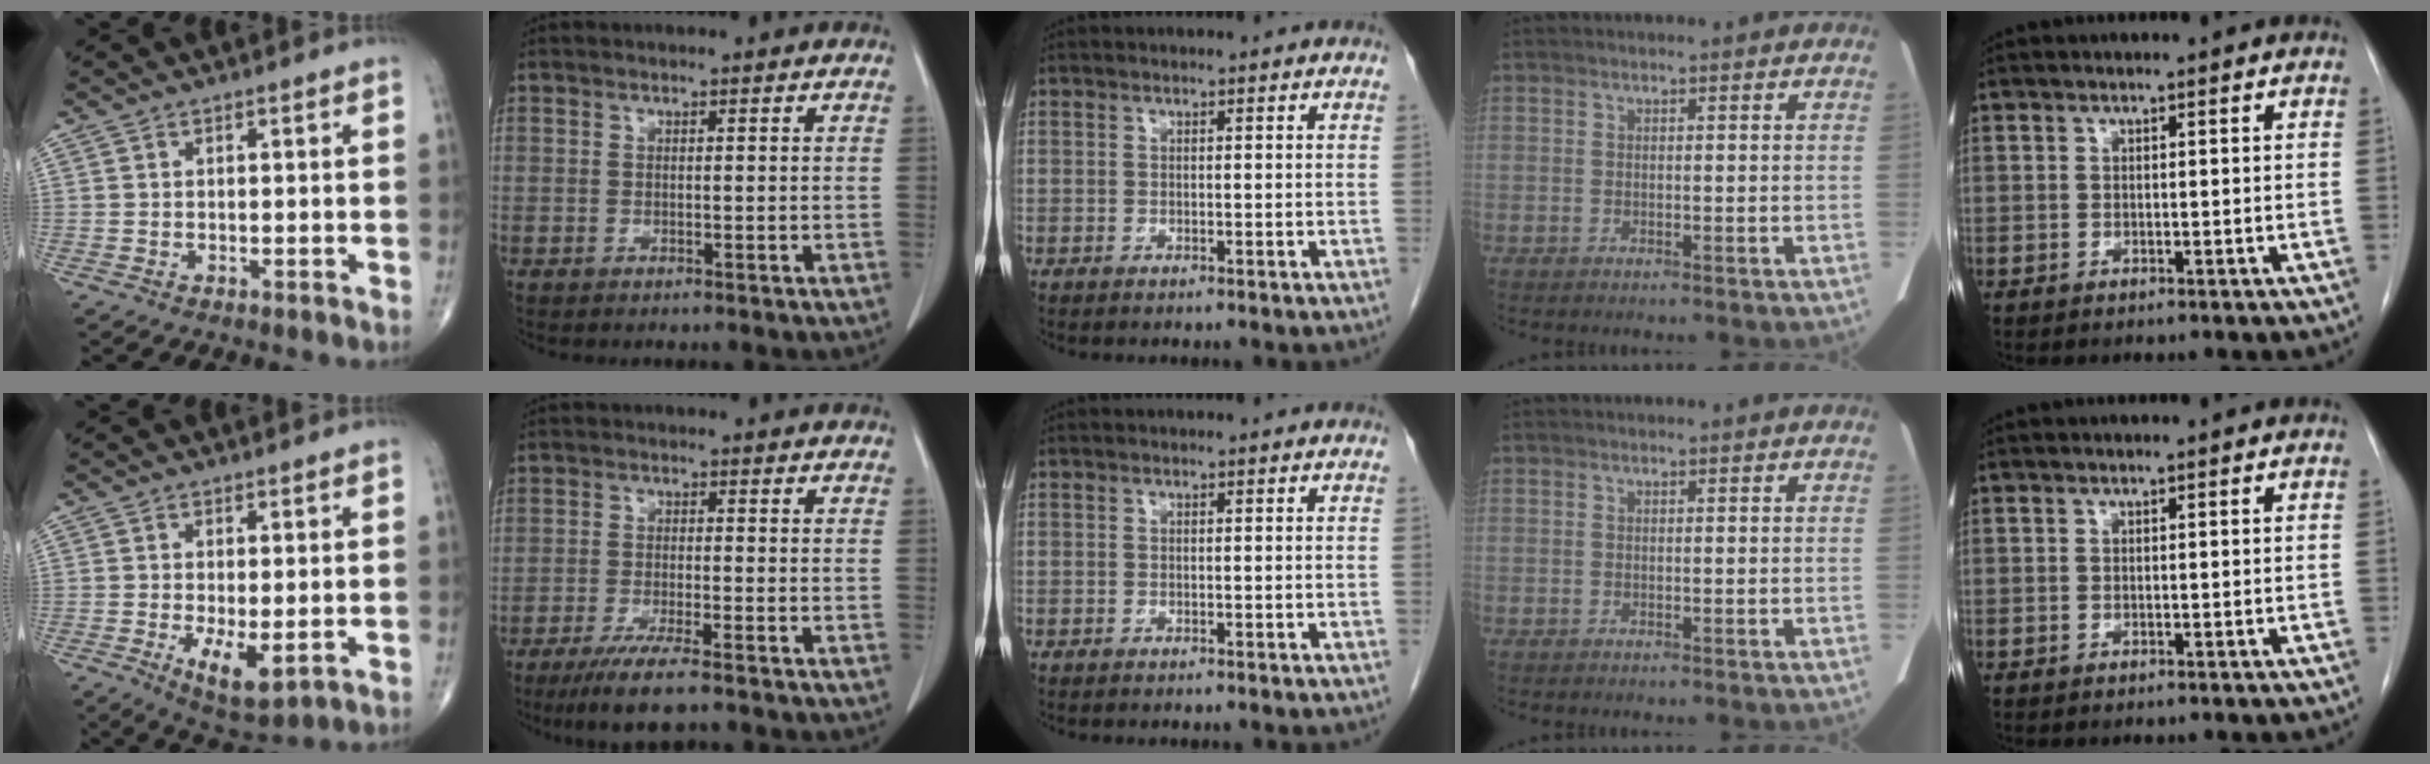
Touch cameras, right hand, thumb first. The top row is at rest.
{"thumb": {"total": 7.0, "force": [-1.4, 2.8, 6.3], "torque": [-0.103, -0.021, -0.013]}, "index": {"total": 7.6, "force": [-5.8, 0.2, 5.0], "torque": [-0.085, -0.019, -0.094]}}